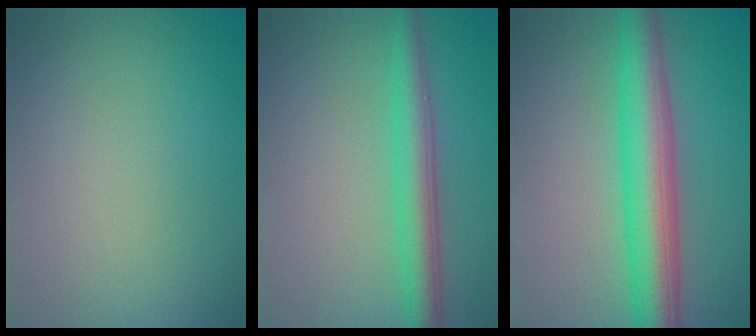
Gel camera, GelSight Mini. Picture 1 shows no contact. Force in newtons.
{"total": 3.7, "press": 3.7, "slide": 0.2}
{"total": 6.8, "press": 6.8, "slide": 0.1}